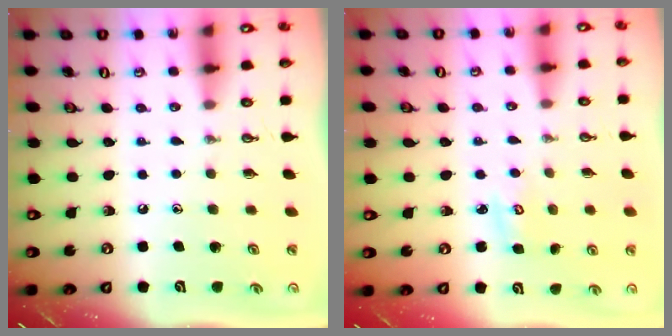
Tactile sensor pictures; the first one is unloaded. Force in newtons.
{"total": 2.9, "press": 2.9, "slide": 0.3}